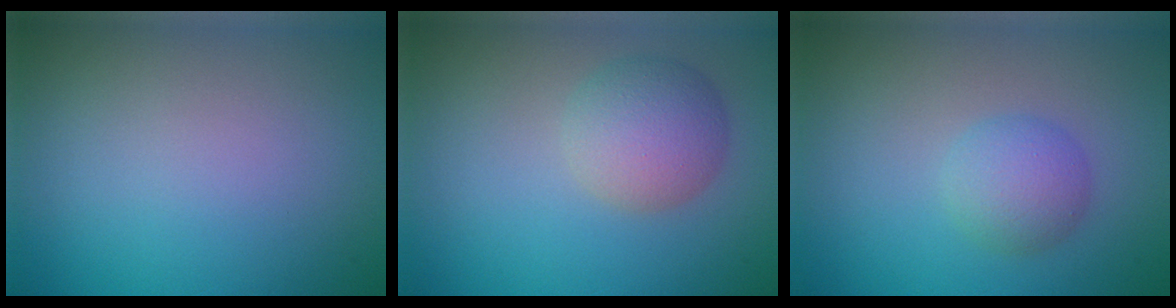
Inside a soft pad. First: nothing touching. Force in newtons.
{"total": 4.0, "press": 4.0, "slide": 0.1}
{"total": 2.7, "press": 2.7, "slide": 0.1}